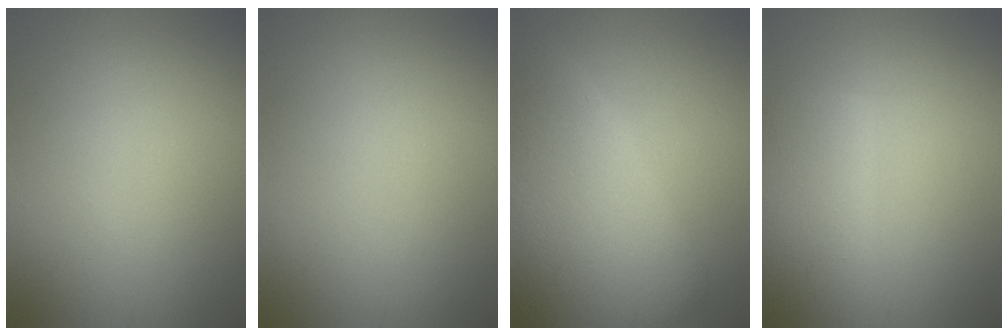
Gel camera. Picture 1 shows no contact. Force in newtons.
{"total": 0.0}
{"total": 9.1, "press": 9.1, "slide": 0.0}
{"total": 4.9, "press": 4.9, "slide": 0.3}